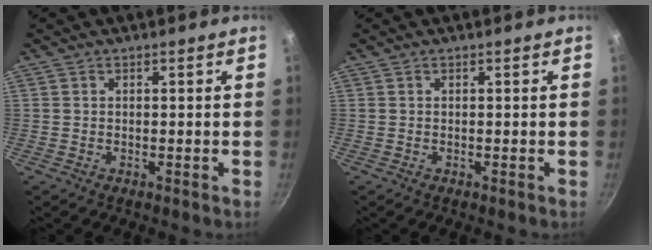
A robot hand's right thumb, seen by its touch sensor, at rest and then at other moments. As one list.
[{"total": 0.0}]